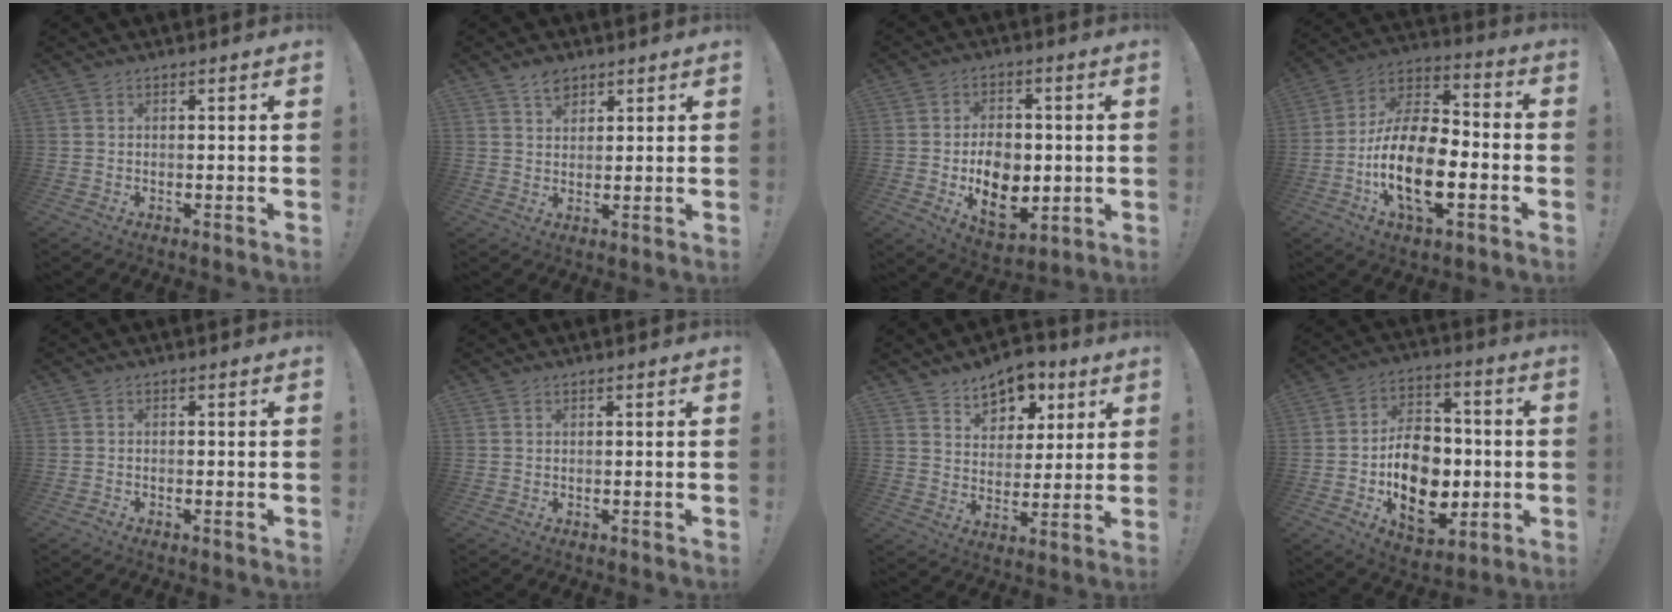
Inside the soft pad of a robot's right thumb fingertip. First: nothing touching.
{"total": 4.3, "force": [3.0, 2.5, 1.8], "torque": [-0.020, -0.013, 0.052]}
{"total": 12.9, "force": [-1.9, 9.5, 8.5], "torque": [-0.131, -0.003, -0.028]}
{"total": 20.2, "force": [-6.4, 10.5, 16.0], "torque": [-0.317, 0.025, -0.106]}
{"total": 1.2, "force": [-1.1, 0.2, 0.5], "torque": [-0.014, 0.004, -0.018]}
{"total": 0.0}
{"total": 9.9, "force": [6.6, 6.5, 3.5], "torque": [-0.048, -0.041, 0.125]}
{"total": 18.3, "force": [-3.4, 13.0, 12.5], "torque": [-0.213, 0.014, -0.044]}